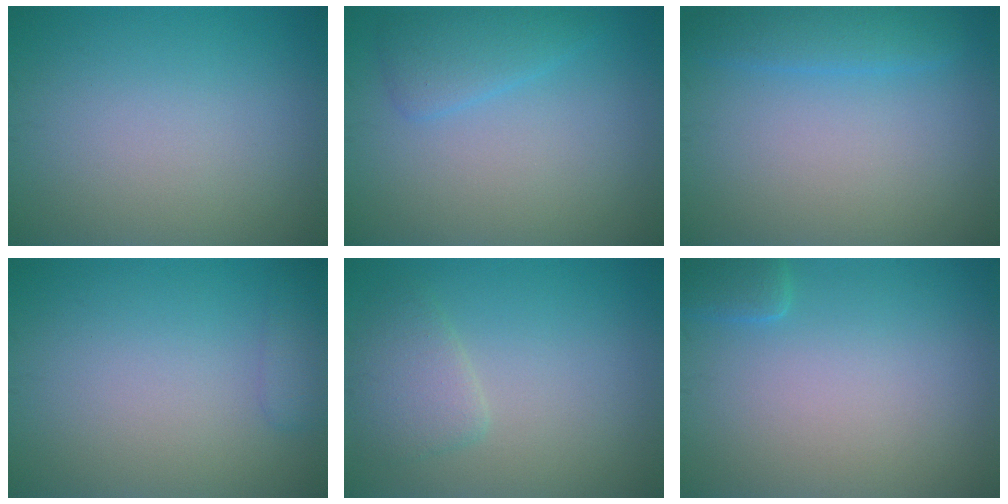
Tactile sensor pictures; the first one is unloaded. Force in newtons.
{"total": 2.4, "press": 2.4, "slide": 0.2}
{"total": 2.4, "press": 2.4, "slide": 0.2}
{"total": 1.5, "press": 1.5, "slide": 0.1}
{"total": 2.5, "press": 2.5, "slide": 0.2}
{"total": 1.4, "press": 1.4, "slide": 0.1}